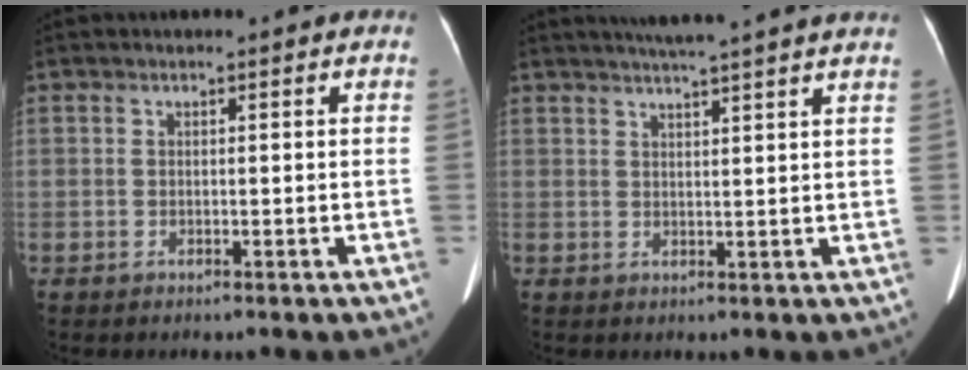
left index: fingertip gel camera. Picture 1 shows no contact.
{"total": 10.5, "force": [9.0, -0.8, 5.2], "torque": [-0.079, 0.024, 0.107]}